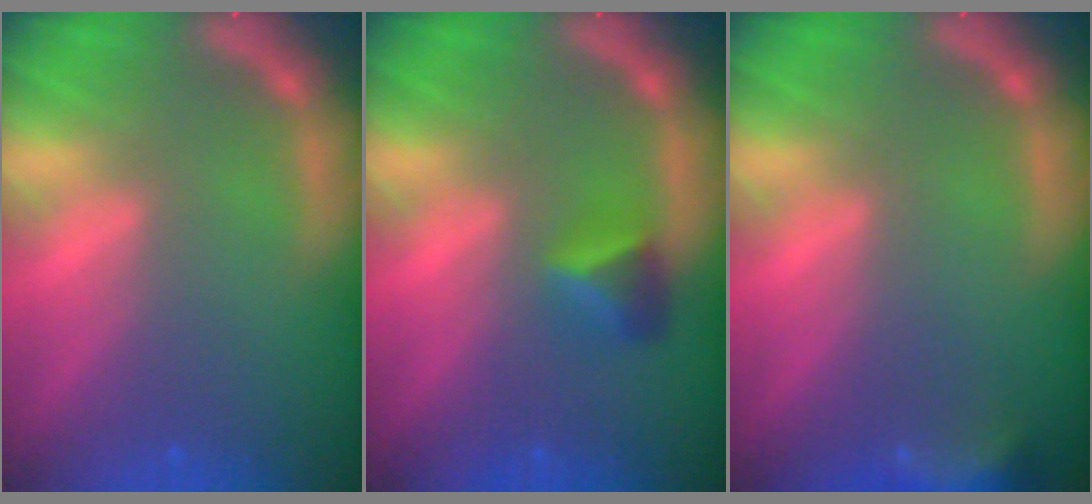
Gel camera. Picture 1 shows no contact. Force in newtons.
{"total": 2.4}
{"total": 4.9}